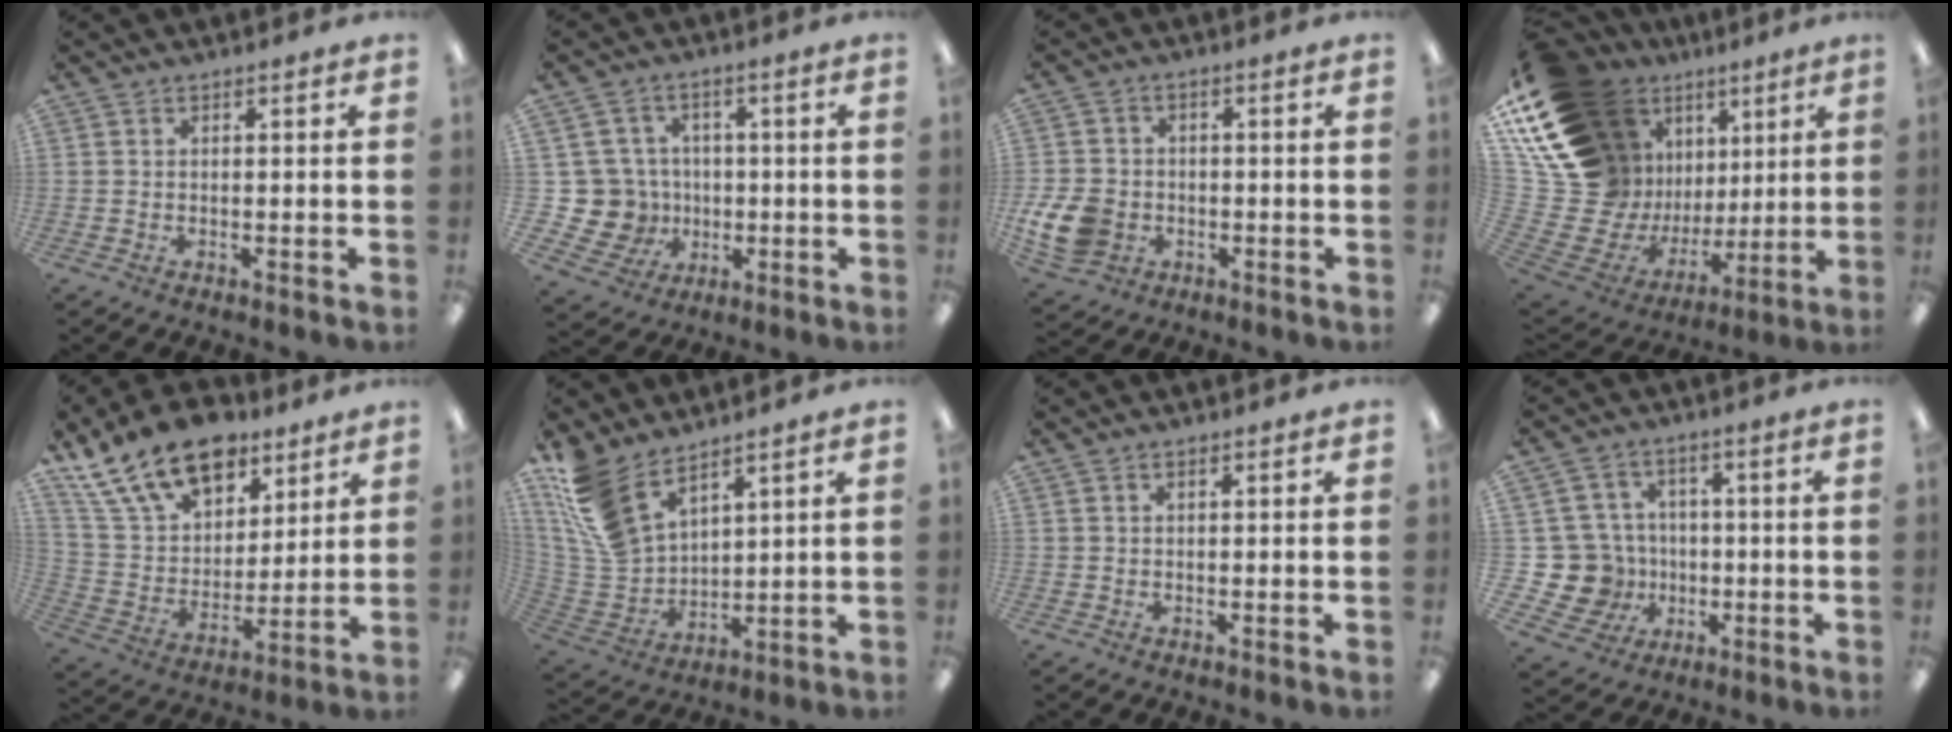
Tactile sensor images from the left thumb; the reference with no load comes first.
{"total": 10.9, "force": [-0.9, 10.5, 2.9], "torque": [-0.090, 0.011, -0.004]}
{"total": 9.3, "force": [-2.5, 7.4, 5.1], "torque": [-0.120, 0.012, -0.046]}
{"total": 20.8, "force": [10.5, 15.1, 9.8], "torque": [-0.190, -0.102, 0.239]}
{"total": 19.6, "force": [13.5, 10.7, 9.2], "torque": [-0.166, -0.071, 0.246]}
{"total": 14.6, "force": [10.3, 7.2, 7.4], "torque": [-0.195, -0.043, 0.200]}
{"total": 0.9, "force": [0.7, 0.4, 0.4], "torque": [-0.009, 0.002, 0.012]}
{"total": 12.8, "force": [-2.1, 12.0, 4.2], "torque": [-0.116, 0.018, -0.025]}